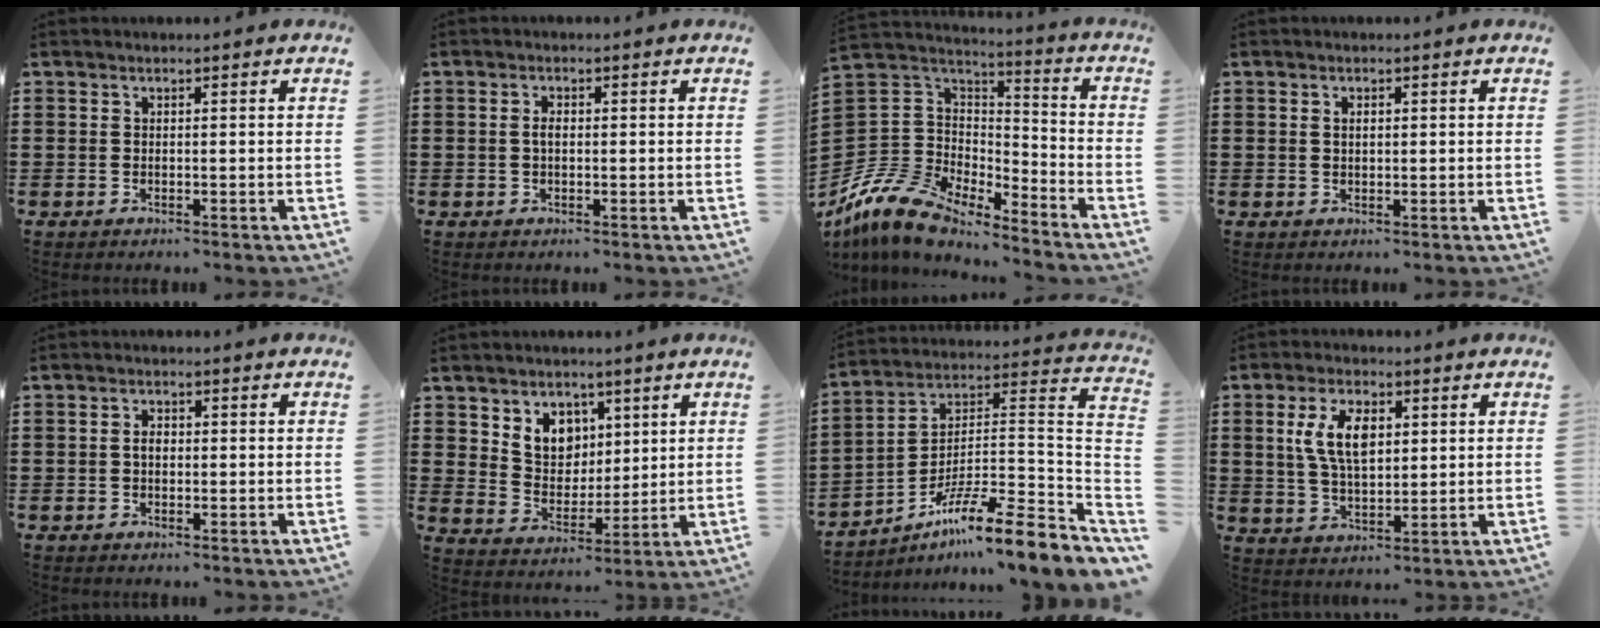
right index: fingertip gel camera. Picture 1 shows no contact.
{"total": 1.6, "force": [0.0, 0.8, 1.4], "torque": [-0.028, 0.003, -0.002]}
{"total": 10.8, "force": [-9.0, 4.8, 3.6], "torque": [-0.120, 0.006, -0.188]}
{"total": 1.3, "force": [0.3, 0.6, 1.1], "torque": [-0.023, 0.005, 0.004]}
{"total": 1.7, "force": [-0.1, 1.0, 1.4], "torque": [-0.028, 0.004, -0.002]}
{"total": 6.6, "force": [3.7, 5.3, 1.5], "torque": [-0.053, -0.001, 0.069]}
{"total": 11.5, "force": [-8.2, 0.0, 8.1], "torque": [-0.130, -0.006, -0.162]}
{"total": 7.9, "force": [2.2, 4.1, 6.5], "torque": [-0.138, 0.008, 0.033]}